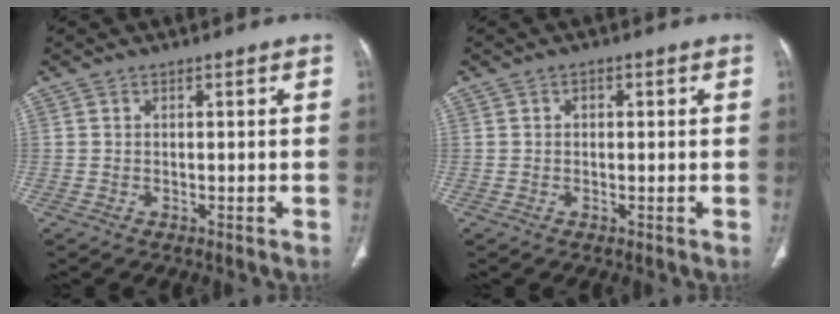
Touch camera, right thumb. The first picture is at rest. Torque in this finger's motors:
{"motor_torque": [-0.25, -0.22, -0.09, -0.11, 0.06]}